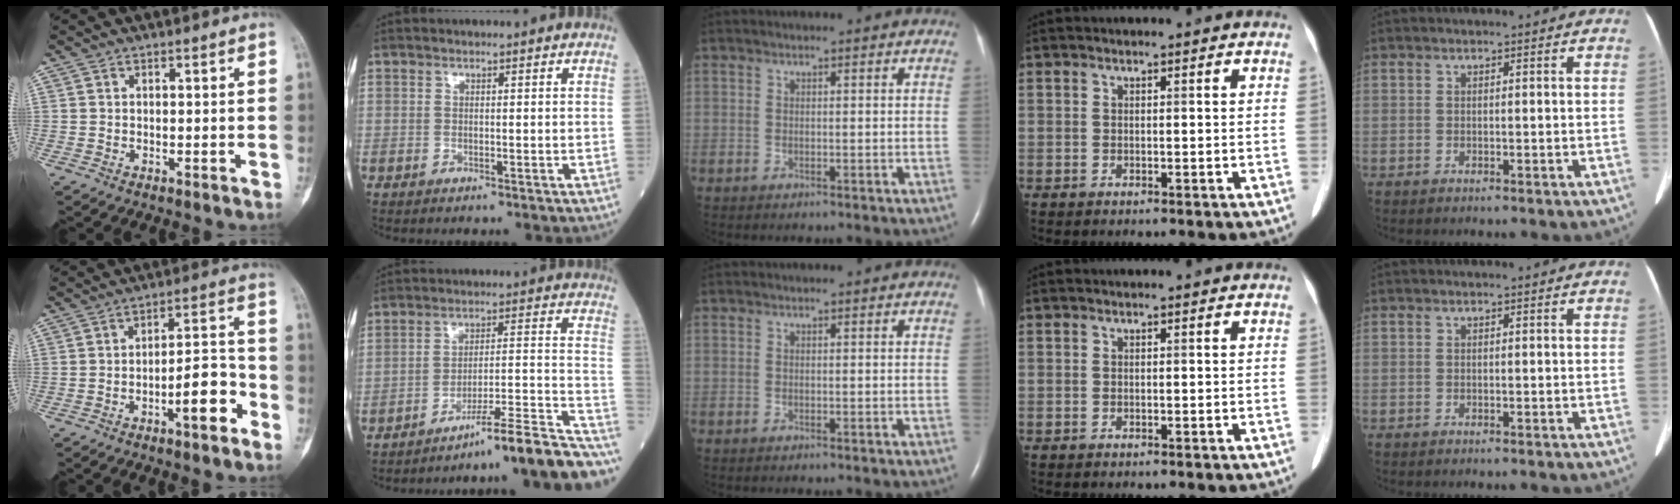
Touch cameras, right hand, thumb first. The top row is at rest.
{"thumb": {"total": 9.2, "force": [-4.3, 2.8, 7.7], "torque": [-0.109, 0.038, -0.065]}, "index": {"total": 19.2, "force": [-16.8, -0.3, 9.3], "torque": [-0.070, 0.027, -0.239]}}